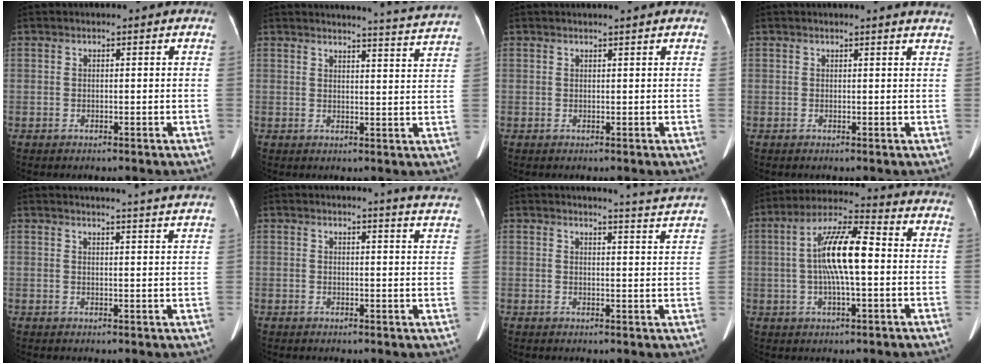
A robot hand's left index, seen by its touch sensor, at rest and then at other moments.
{"total": 8.6, "force": [8.4, -2.0, 1.0], "torque": [-0.029, -0.044, 0.090]}
{"total": 1.5, "force": [1.4, -0.3, 0.6], "torque": [-0.011, 0.006, 0.023]}
{"total": 3.6, "force": [3.4, -0.2, 0.9], "torque": [-0.012, -0.006, 0.020]}
{"total": 17.4, "force": [16.8, -0.8, 4.7], "torque": [-0.066, -0.038, 0.190]}
{"total": 9.9, "force": [9.6, -0.9, 2.3], "torque": [-0.020, -0.063, 0.080]}
{"total": 7.4, "force": [7.2, -1.9, 0.5], "torque": [-0.025, -0.045, 0.077]}
{"total": 11.2, "force": [0.2, 2.2, 10.9], "torque": [-0.207, 0.019, 0.001]}